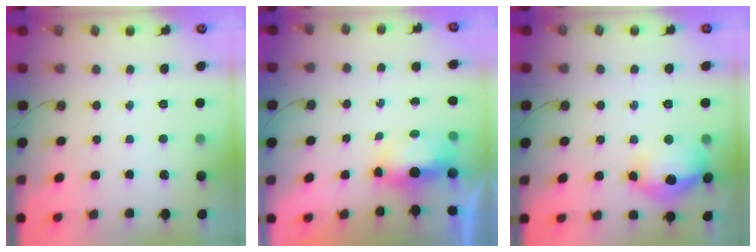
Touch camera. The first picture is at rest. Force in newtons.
{"total": 10.2, "press": 7.1, "slide": 7.3}
{"total": 15.8, "press": 15.7, "slide": 1.3}